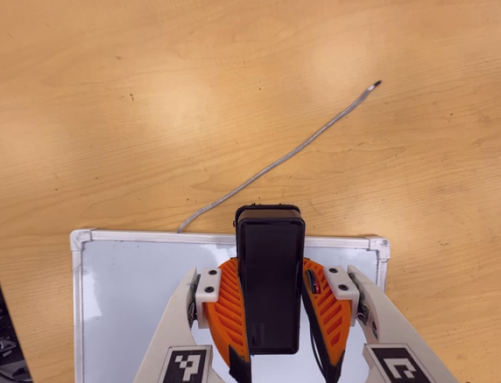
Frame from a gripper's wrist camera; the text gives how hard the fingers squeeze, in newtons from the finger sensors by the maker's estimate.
{"total": 6.7, "left": 6.0, "right": 7.3}